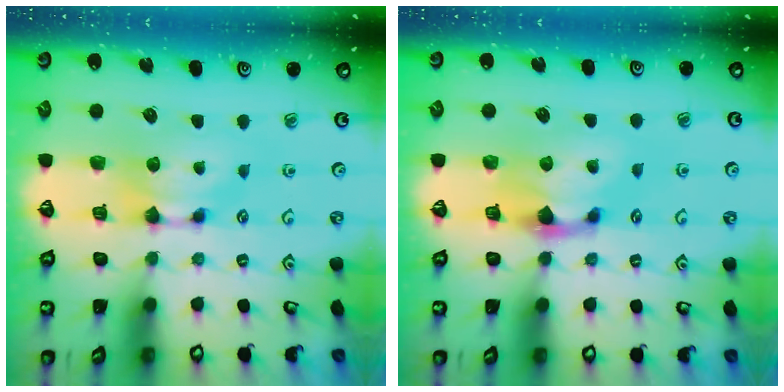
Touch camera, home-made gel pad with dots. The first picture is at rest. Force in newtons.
{"total": 1.6, "press": 1.2, "slide": 1.1}